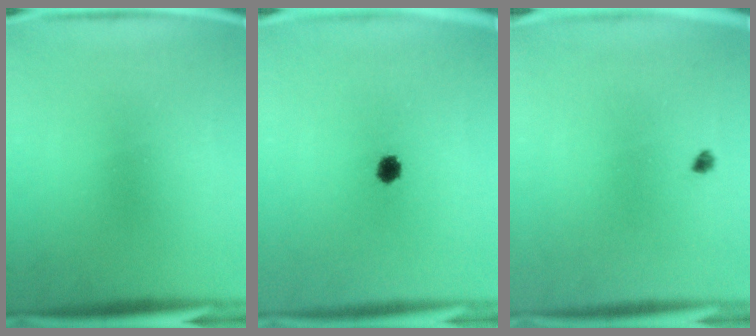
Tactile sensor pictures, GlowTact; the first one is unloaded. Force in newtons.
{"total": 3.0}
{"total": 0.9}